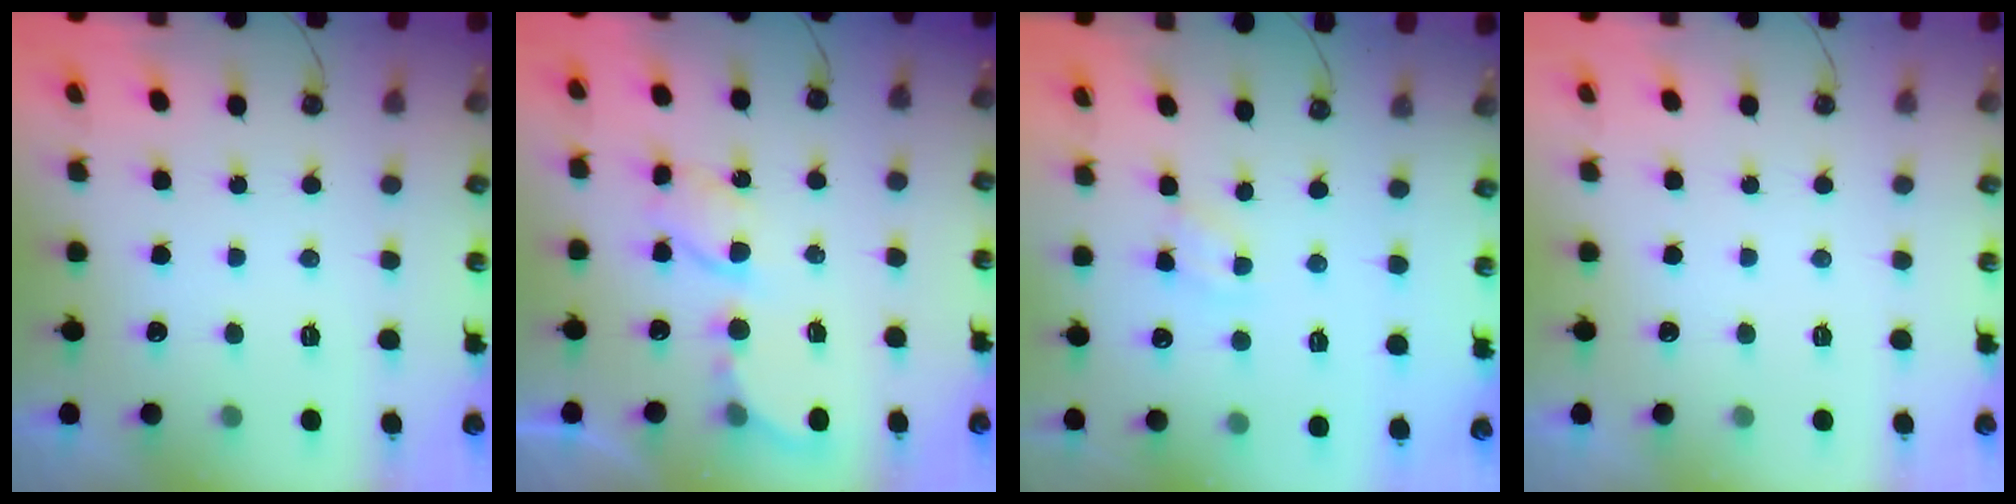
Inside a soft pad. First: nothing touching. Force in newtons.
{"total": 6.4, "press": 6.3, "slide": 0.4}
{"total": 2.0, "press": 2.0, "slide": 0.3}
{"total": 0.0}